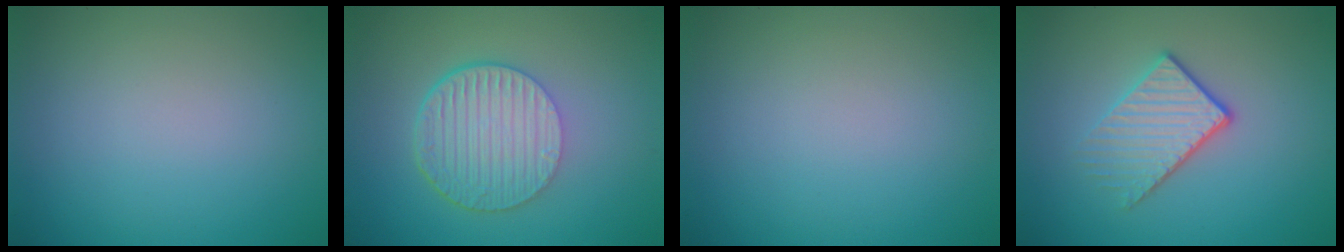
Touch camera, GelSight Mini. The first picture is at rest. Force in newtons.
{"total": 6.4, "press": 4.4, "slide": 4.7}
{"total": 0.0}
{"total": 3.3, "press": 2.7, "slide": 1.8}